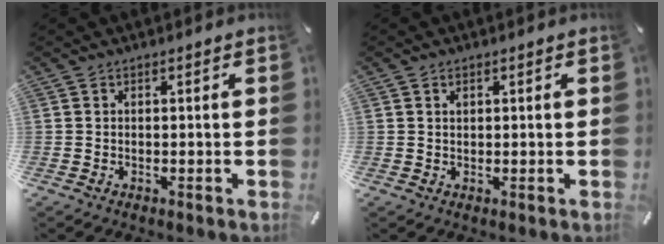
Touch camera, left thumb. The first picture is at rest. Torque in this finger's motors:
{"motor_torque": [0.06, -0.41, -0.01, 0.06, -0.02]}